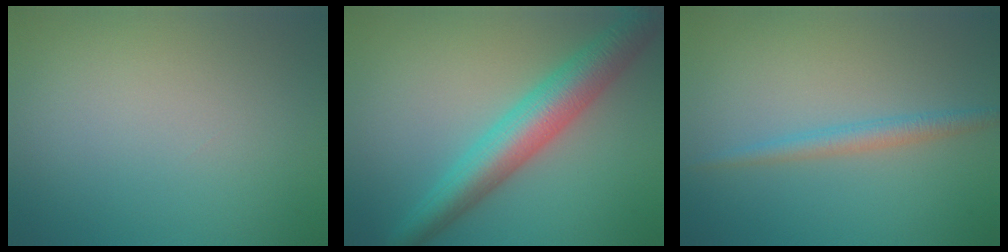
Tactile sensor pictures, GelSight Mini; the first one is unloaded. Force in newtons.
{"total": 6.6, "press": 6.6, "slide": 0.3}
{"total": 1.9, "press": 1.9, "slide": 0.1}